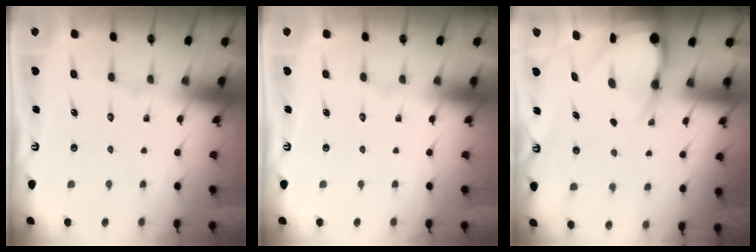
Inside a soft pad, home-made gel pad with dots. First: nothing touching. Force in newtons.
{"total": 0.0}
{"total": 5.0, "press": 4.9, "slide": 0.6}